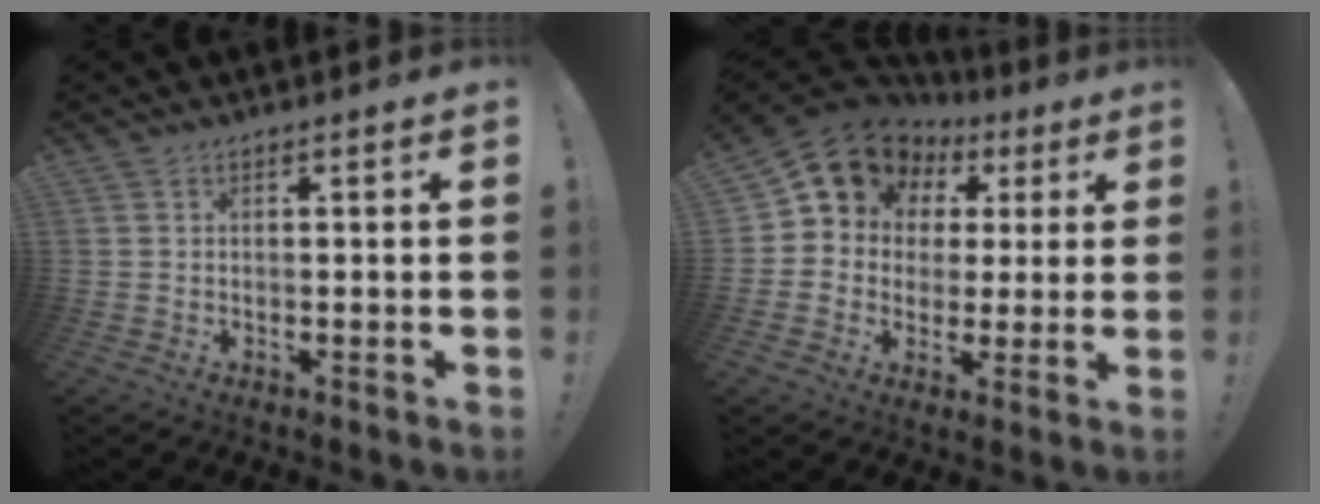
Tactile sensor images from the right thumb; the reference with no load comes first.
{"total": 11.7, "force": [5.6, 9.5, 4.2], "torque": [-0.064, -0.041, 0.108]}